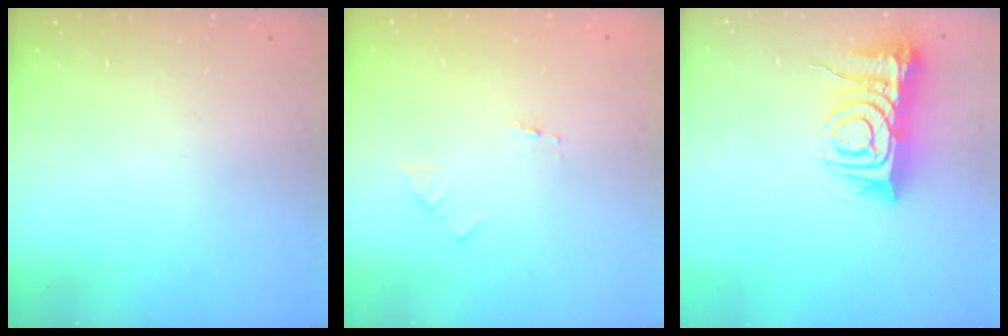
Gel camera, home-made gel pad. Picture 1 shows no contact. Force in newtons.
{"total": 1.3, "press": 1.2, "slide": 0.1}
{"total": 10.2, "press": 10.2, "slide": 1.2}